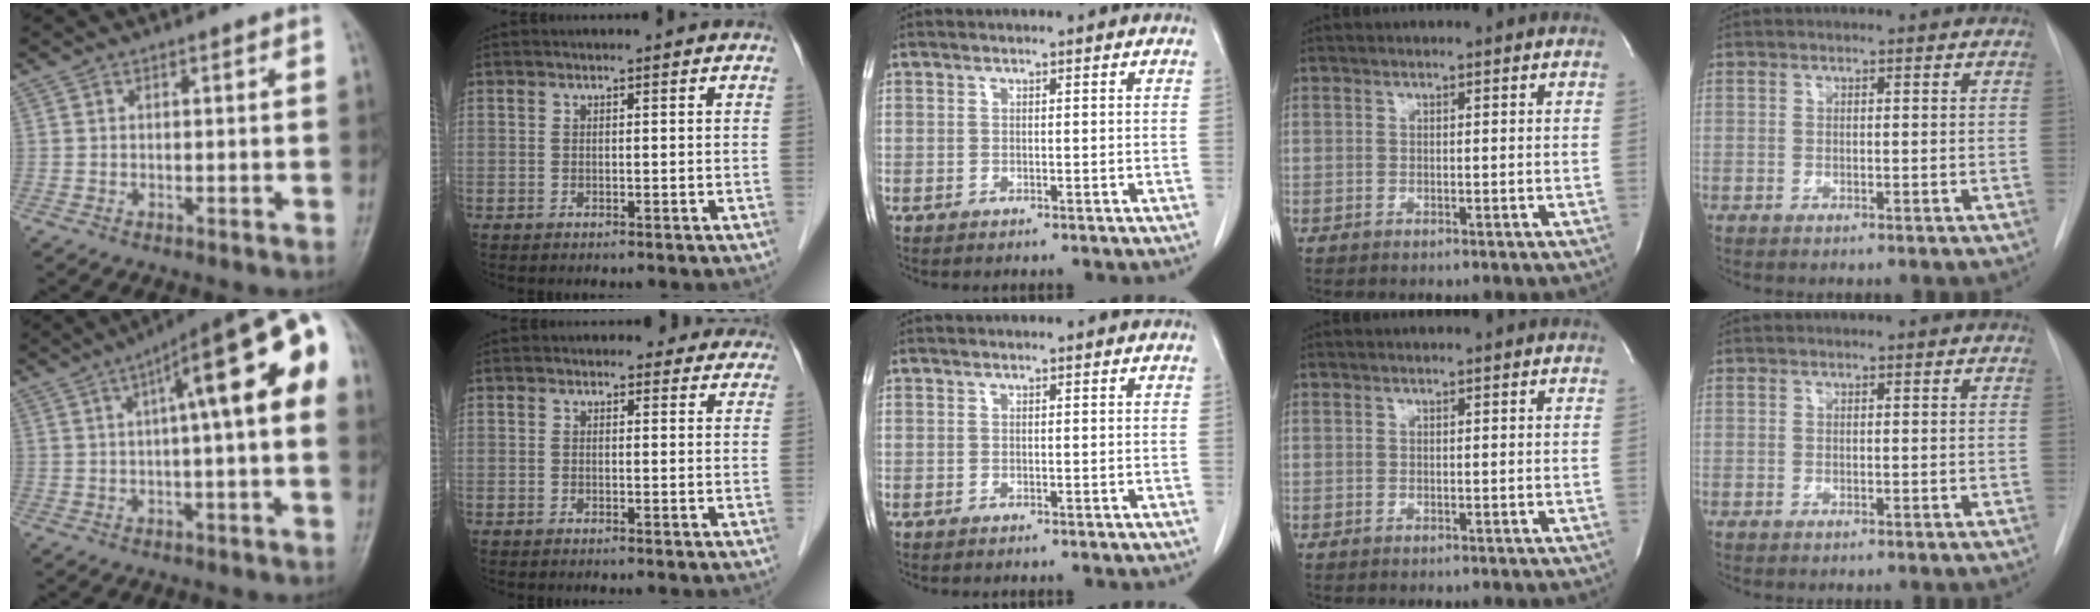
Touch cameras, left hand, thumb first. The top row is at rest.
{"thumb": {"total": 17.3, "force": [3.8, 3.9, 16.5], "torque": [-0.223, 0.036, 0.042]}, "index": {"total": 3.5, "force": [3.1, 1.8, 0.2], "torque": [0.013, -0.001, 0.018]}}